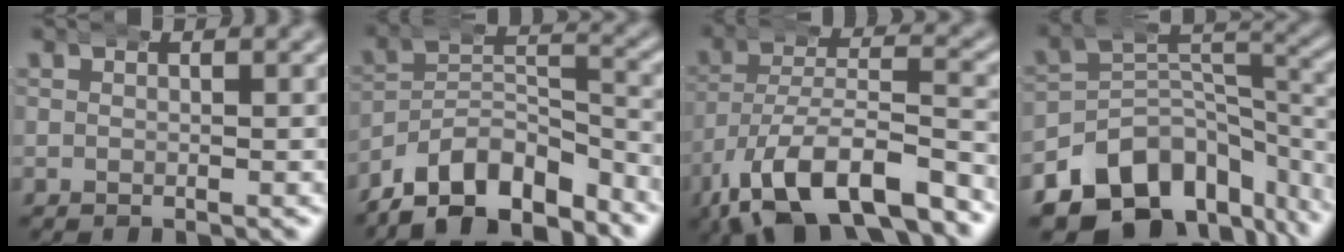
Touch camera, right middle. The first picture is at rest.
{"total": 13.6, "force": [-10.0, 7.4, 5.5], "torque": [-0.079, -0.035, -0.156]}
{"total": 10.0, "force": [-6.9, 4.0, 6.0], "torque": [-0.112, -0.027, -0.098]}
{"total": 14.4, "force": [-8.2, 9.4, 7.2], "torque": [-0.102, -0.025, -0.130]}